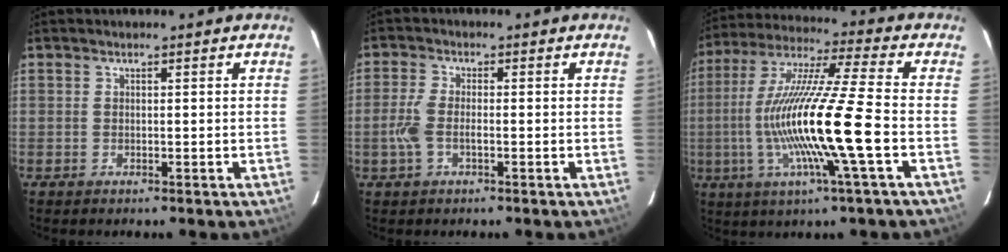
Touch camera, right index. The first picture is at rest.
{"total": 4.6, "force": [-1.2, 1.9, 4.0], "torque": [-0.095, 0.002, -0.025]}
{"total": 18.2, "force": [-3.6, -0.9, 17.8], "torque": [-0.339, -0.010, -0.069]}